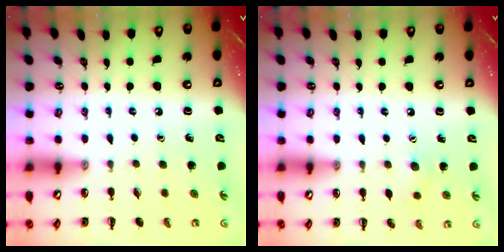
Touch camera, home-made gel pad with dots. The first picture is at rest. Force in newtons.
{"total": 6.0, "press": 5.8, "slide": 1.5}